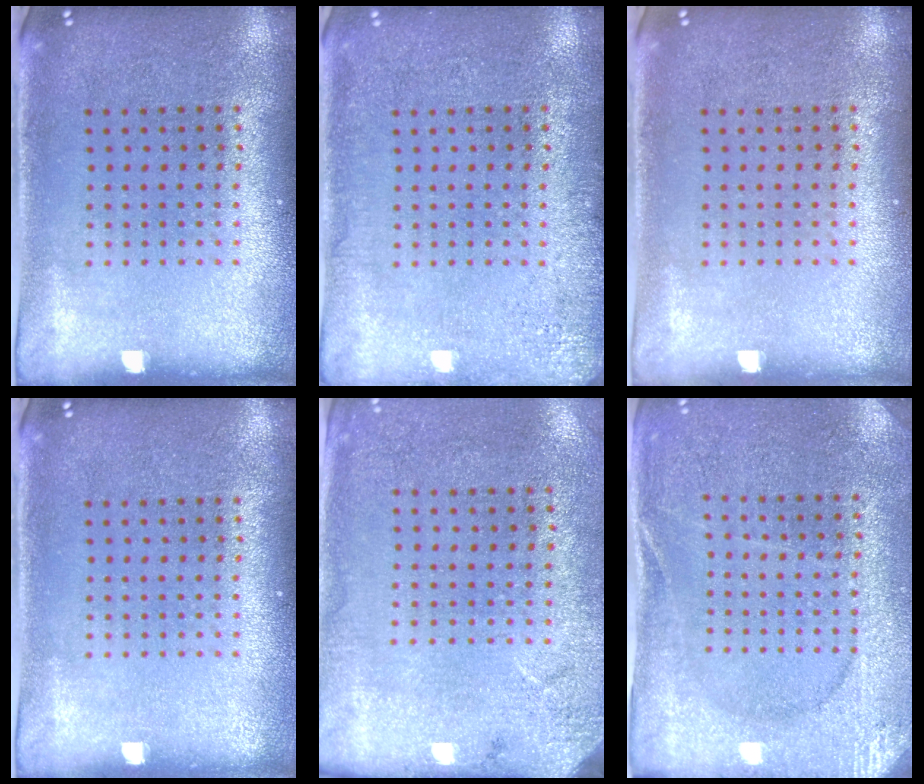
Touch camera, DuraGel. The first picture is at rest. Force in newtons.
{"total": 2.3, "press": 2.2, "slide": 0.3}
{"total": 0.0}
{"total": 0.0}
{"total": 2.7, "press": 2.2, "slide": 1.6}
{"total": 2.7, "press": 2.7, "slide": 0.3}